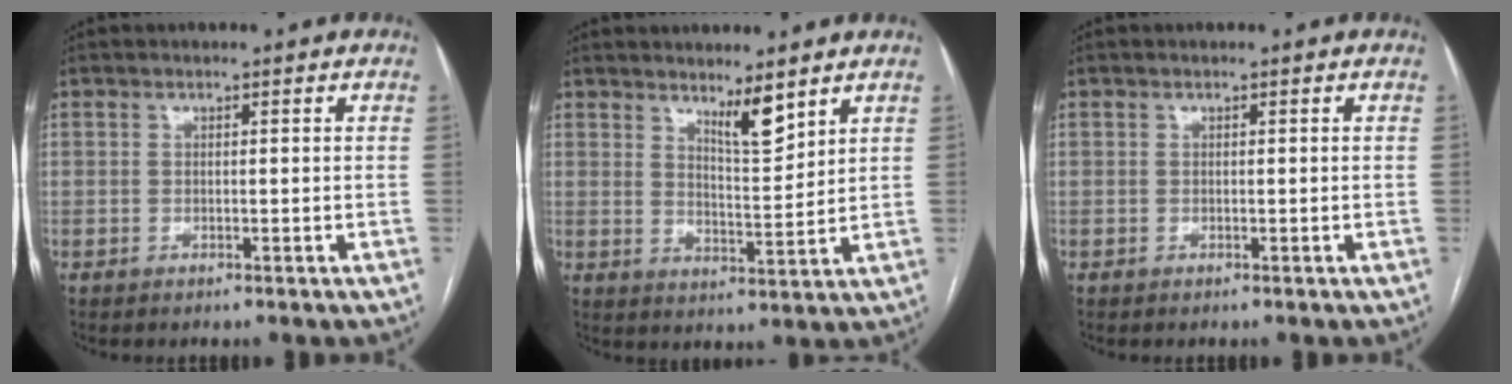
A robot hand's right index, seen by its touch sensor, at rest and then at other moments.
{"total": 5.1, "force": [3.9, 0.6, 3.2], "torque": [-0.056, -0.018, 0.070]}
{"total": 0.0}